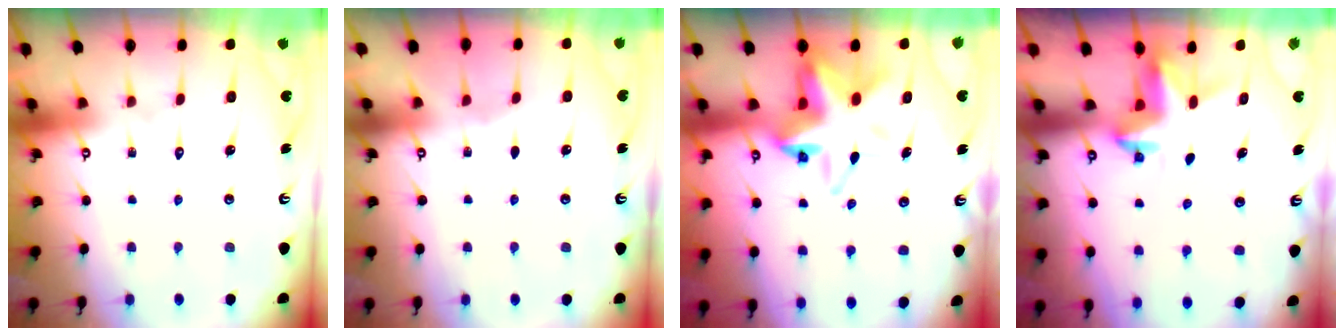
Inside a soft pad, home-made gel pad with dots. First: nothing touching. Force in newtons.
{"total": 1.4, "press": 1.4, "slide": 0.3}
{"total": 9.9, "press": 9.7, "slide": 1.9}
{"total": 3.8, "press": 3.8, "slide": 0.3}